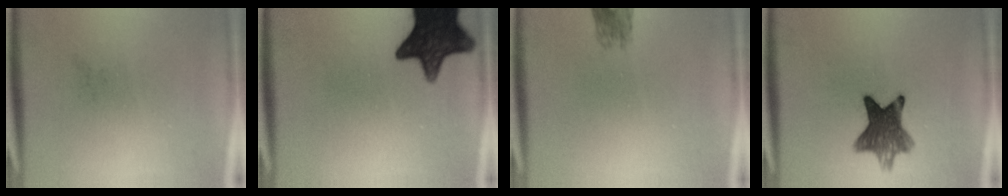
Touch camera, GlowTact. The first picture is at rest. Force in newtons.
{"total": 15.0}
{"total": 2.2}
{"total": 8.9}